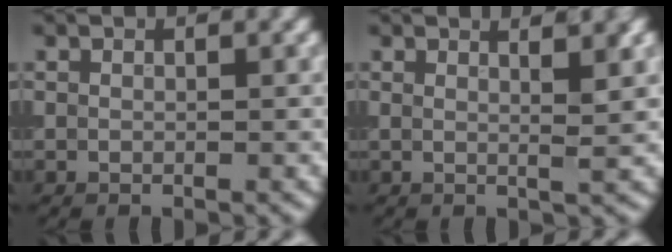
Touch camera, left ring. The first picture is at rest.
{"total": 3.2, "force": [1.4, 1.0, 2.7], "torque": [-0.022, 0.015, -0.004]}